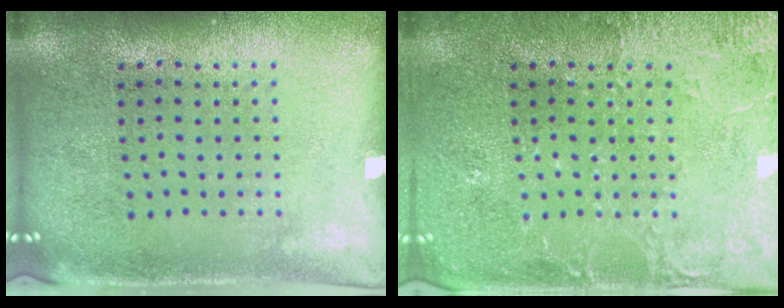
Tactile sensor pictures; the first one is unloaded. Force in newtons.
{"total": 3.4, "press": 3.3, "slide": 0.4}